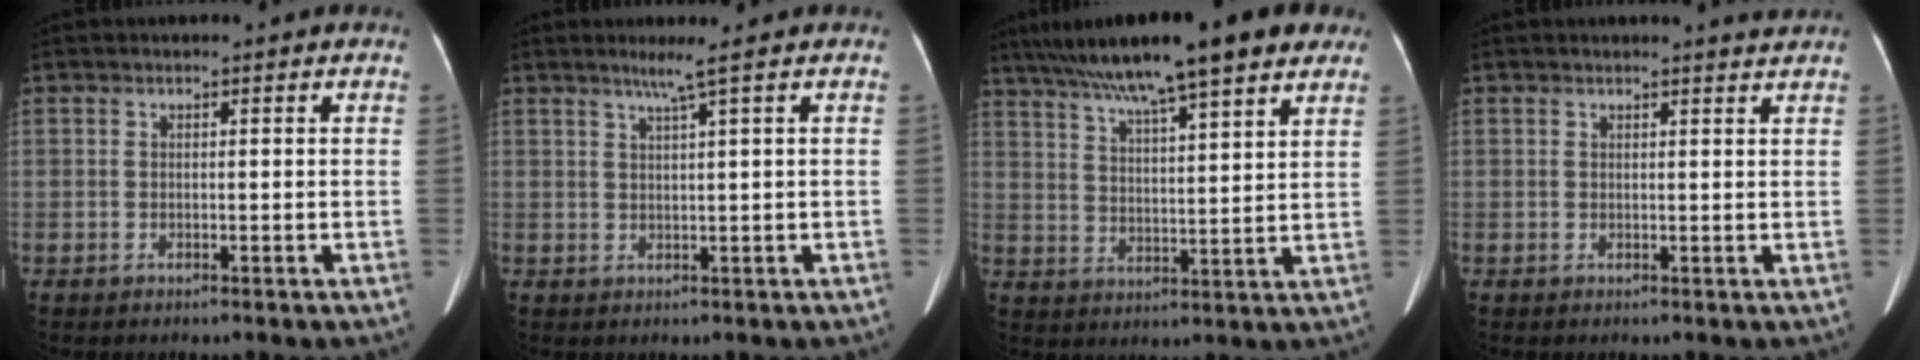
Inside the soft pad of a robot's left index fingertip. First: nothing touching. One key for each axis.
{"total": 2.4, "fx": 1.4, "fy": -0.9, "fz": 1.7, "tx": -0.038, "ty": -0.005, "tz": 0.033}
{"total": 18.9, "fx": 14.1, "fy": 2.4, "fz": 12.3, "tx": -0.206, "ty": 0.041, "tz": 0.207}
{"total": 1.7, "fx": 1.6, "fy": -0.5, "fz": 0.2, "tx": -0.010, "ty": -0.009, "tz": 0.015}